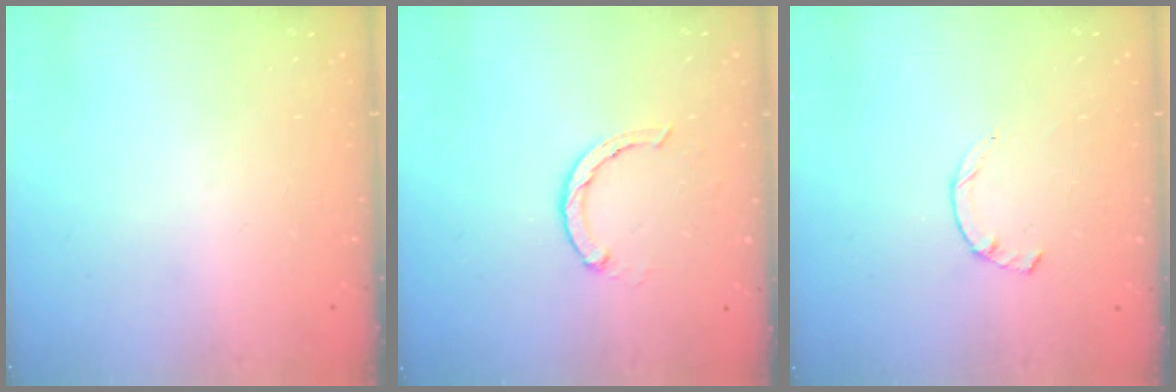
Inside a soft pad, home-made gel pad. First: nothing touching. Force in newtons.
{"total": 2.3, "press": 2.3, "slide": 0.2}
{"total": 1.7, "press": 1.6, "slide": 0.4}